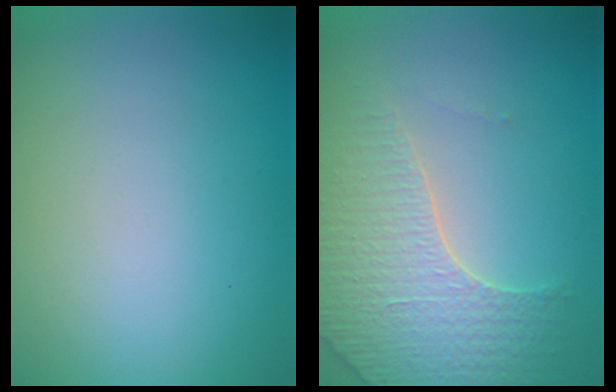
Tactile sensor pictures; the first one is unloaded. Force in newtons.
{"total": 3.8, "press": 3.7, "slide": 0.8}